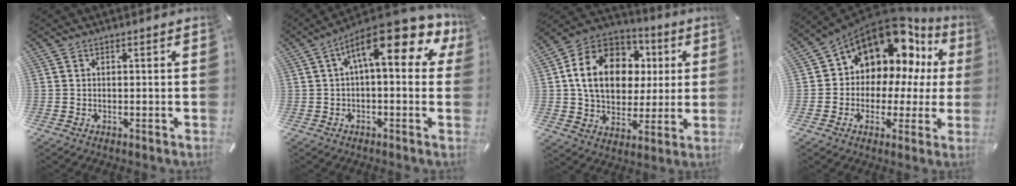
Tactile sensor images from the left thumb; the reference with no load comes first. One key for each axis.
{"total": 15.0, "fx": 5.9, "fy": 5.5, "fz": 12.7, "tx": -0.196, "ty": -0.038, "tz": 0.098}
{"total": 17.0, "fx": 2.7, "fy": 13.7, "fz": 9.8, "tx": -0.183, "ty": 0.005, "tz": 0.052}
{"total": 12.9, "fx": 8.6, "fy": 8.0, "fz": 5.4, "tx": -0.103, "ty": -0.082, "tz": 0.152}